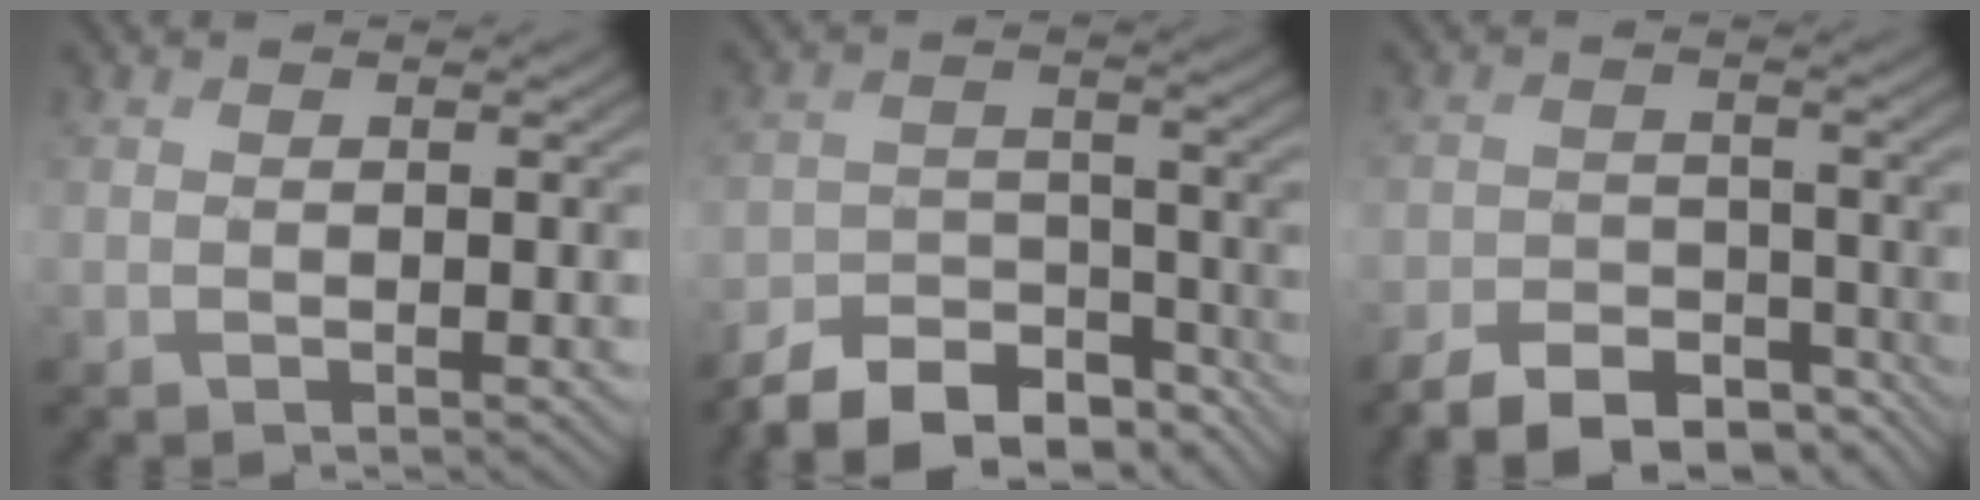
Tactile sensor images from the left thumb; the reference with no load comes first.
{"total": 11.2, "force": [-9.6, 4.7, 3.3], "torque": [-0.053, -0.018, -0.147]}
{"total": 9.1, "force": [-7.5, 4.3, 2.8], "torque": [-0.035, -0.019, -0.117]}